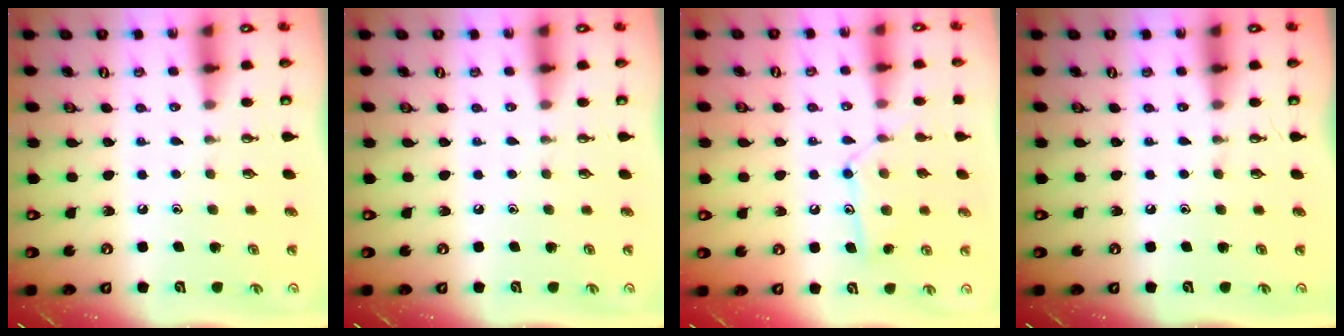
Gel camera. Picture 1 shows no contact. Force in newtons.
{"total": 0.0}
{"total": 12.9, "press": 12.9, "slide": 0.8}
{"total": 0.0}